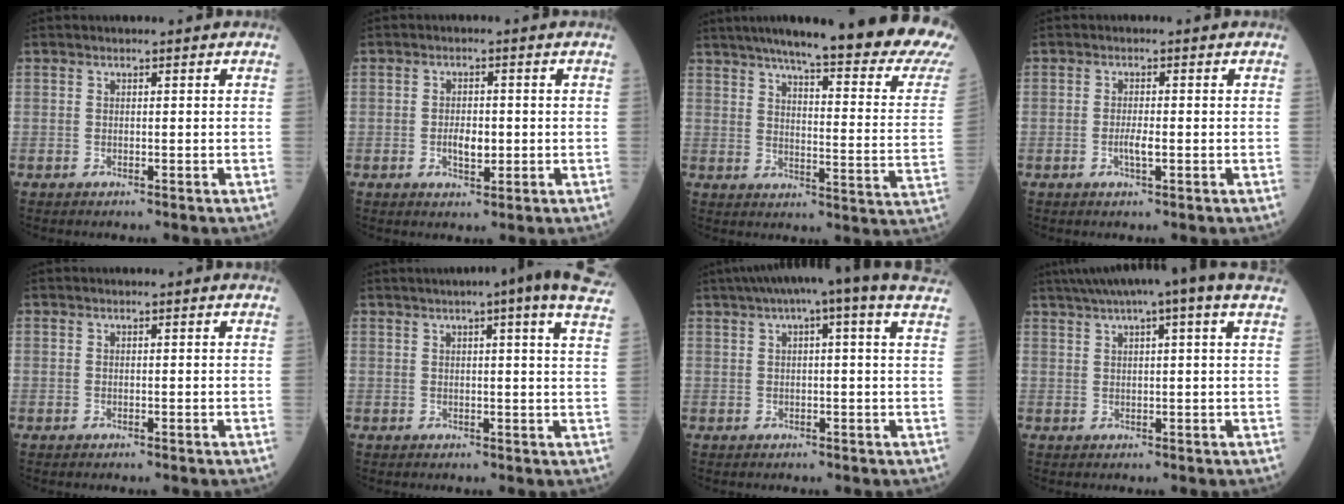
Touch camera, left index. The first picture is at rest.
{"total": 3.4, "force": [-0.5, 1.8, 2.9], "torque": [-0.053, 0.001, -0.002]}
{"total": 30.7, "force": [25.5, 2.3, 16.9], "torque": [-0.209, -0.067, 0.317]}
{"total": 2.2, "force": [-0.5, 0.6, 2.1], "torque": [-0.043, 0.000, -0.006]}
{"total": 0.7, "force": [0.6, 0.3, 0.2], "torque": [-0.007, 0.007, 0.008]}
{"total": 15.1, "force": [11.2, 0.4, 10.1], "torque": [-0.138, 0.012, 0.124]}
{"total": 14.8, "force": [11.2, 1.1, 9.5], "torque": [-0.158, 0.053, 0.143]}
{"total": 14.0, "force": [10.7, 0.9, 8.9], "torque": [-0.158, 0.051, 0.150]}